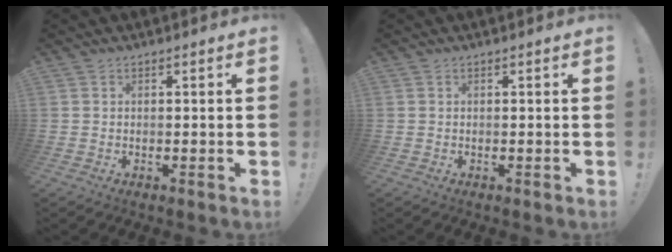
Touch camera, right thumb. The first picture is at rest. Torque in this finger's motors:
{"motor_torque": [0.00, 0.00, 0.00, 0.00, 0.00]}